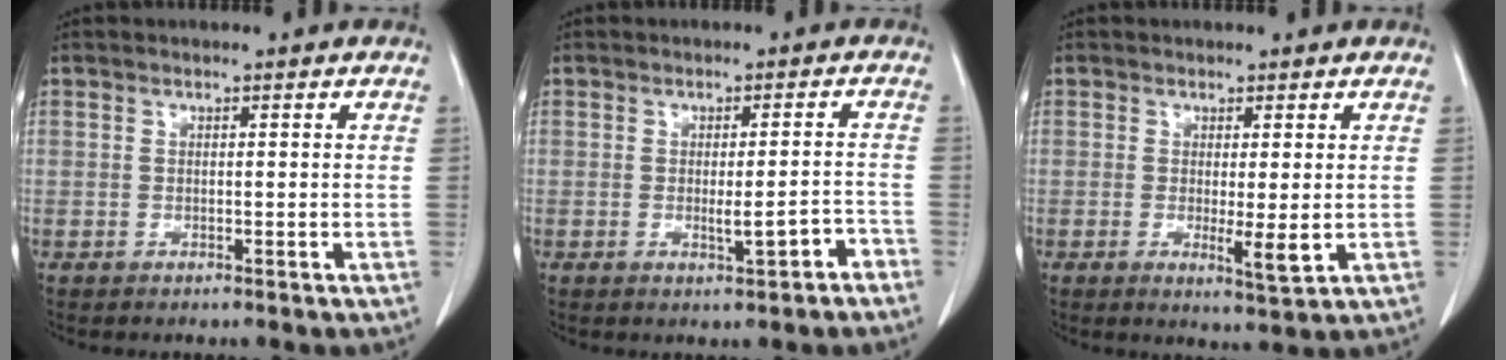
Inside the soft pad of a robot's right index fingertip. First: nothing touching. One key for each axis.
{"total": 3.9, "fx": -2.0, "fy": 0.5, "fz": 3.3, "tx": -0.049, "ty": -0.003, "tz": -0.026}
{"total": 3.7, "fx": -0.3, "fy": 0.4, "fz": 3.6, "tx": -0.061, "ty": -0.013, "tz": -0.001}